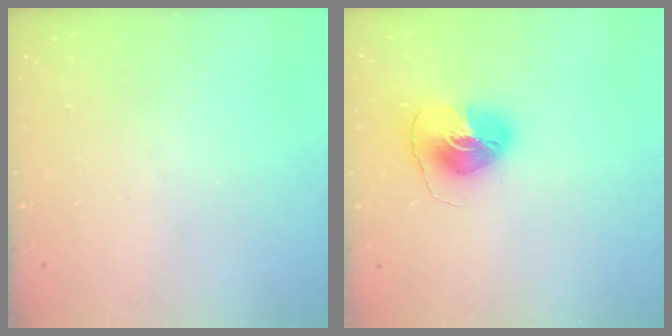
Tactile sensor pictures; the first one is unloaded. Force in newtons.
{"total": 8.2, "press": 8.1, "slide": 1.0}